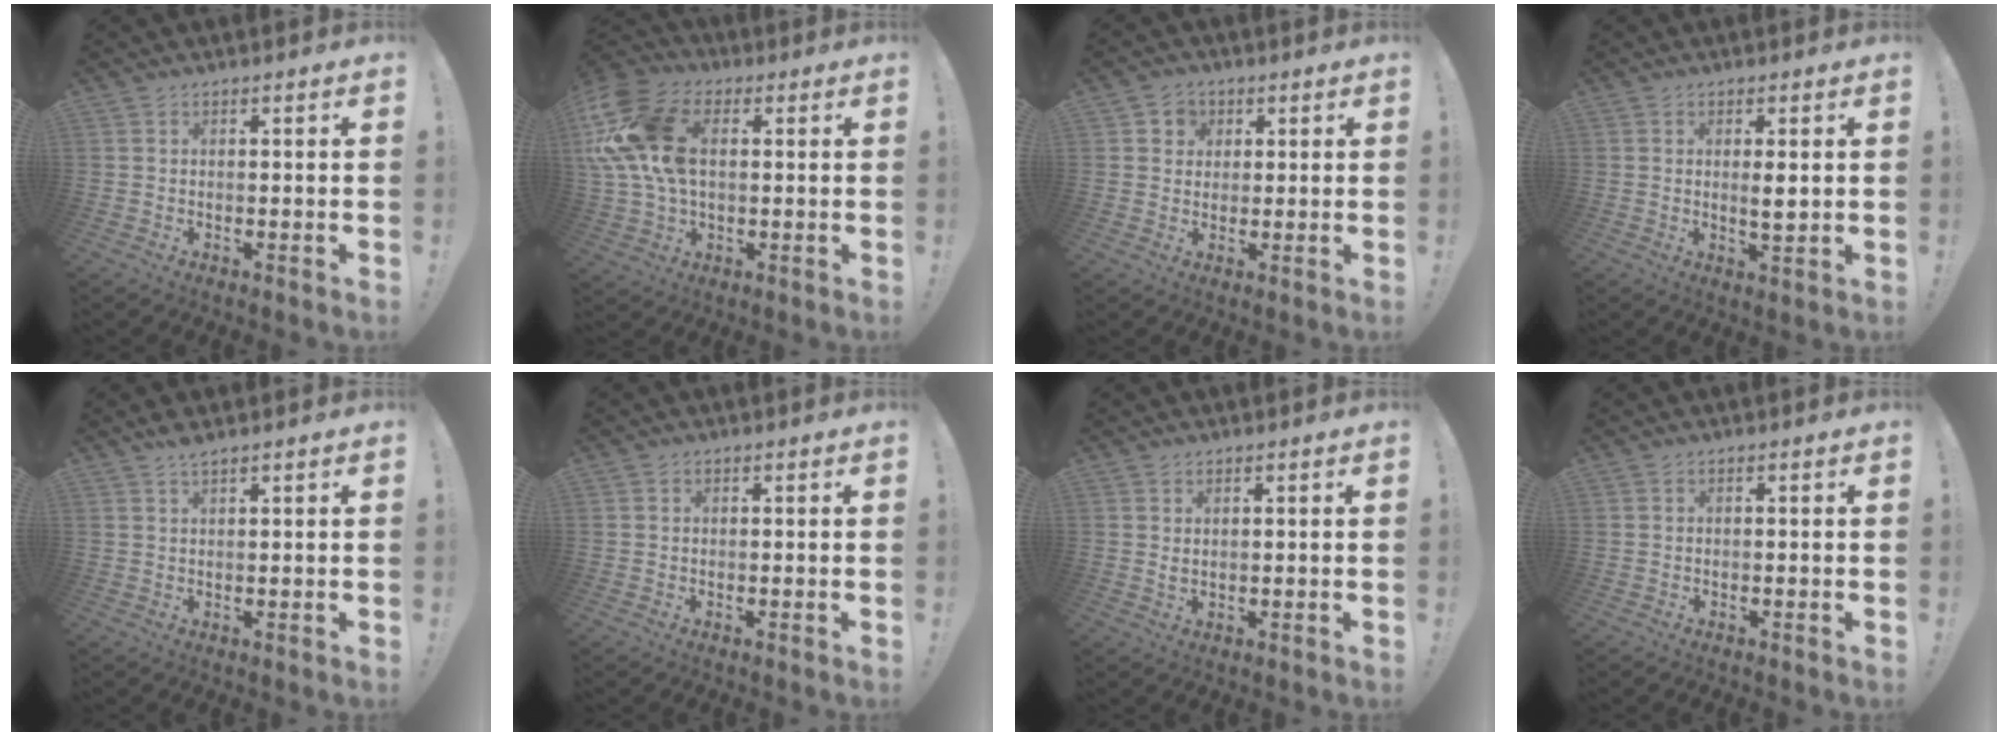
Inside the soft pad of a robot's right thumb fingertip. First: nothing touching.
{"total": 19.0, "force": [3.7, 12.6, 13.6], "torque": [-0.276, 0.001, 0.071]}
{"total": 4.6, "force": [1.4, 4.2, 0.9], "torque": [-0.015, -0.001, 0.028]}
{"total": 3.2, "force": [0.6, 0.5, 3.1], "torque": [-0.035, -0.014, 0.006]}
{"total": 2.5, "force": [2.2, 0.2, 1.1], "torque": [-0.017, -0.013, 0.038]}
{"total": 0.5, "force": [0.1, 0.5, -0.1], "torque": [0.009, -0.002, 0.001]}
{"total": 1.5, "force": [0.9, 0.6, 1.0], "torque": [-0.007, -0.006, 0.013]}
{"total": 0.0}